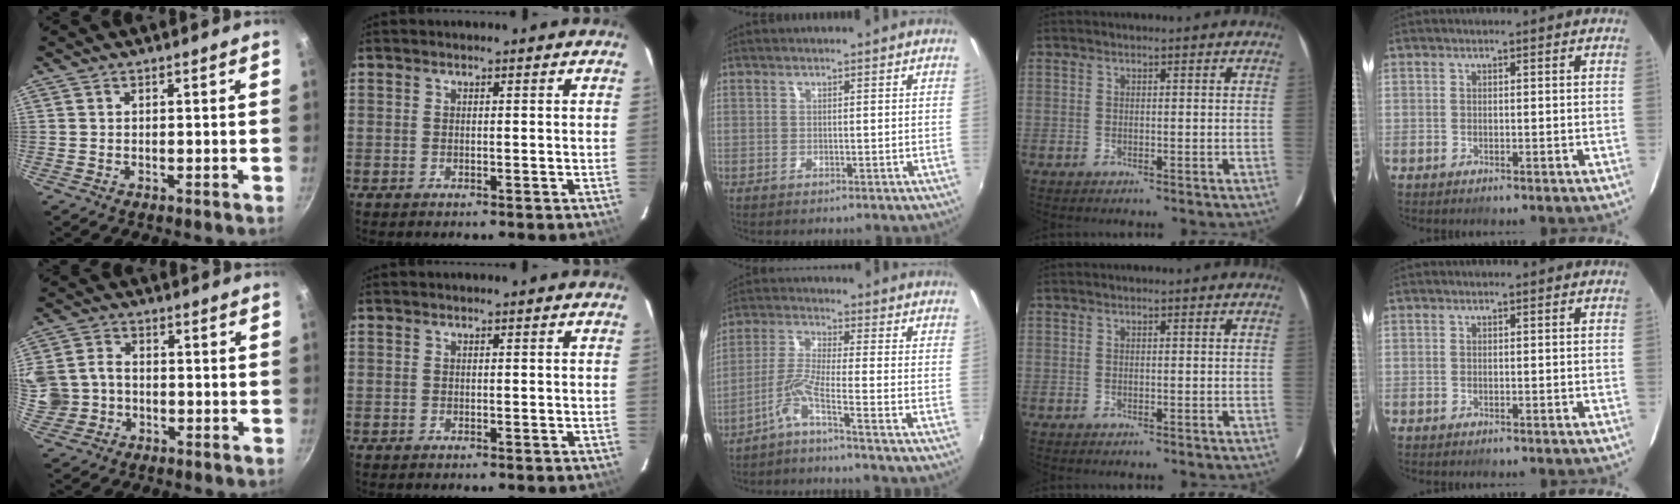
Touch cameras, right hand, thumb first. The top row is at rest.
{"thumb": {"total": 10.9, "force": [-1.2, 9.6, 4.9], "torque": [-0.113, 0.030, -0.018]}, "middle": {"total": 4.8, "force": [-3.0, -1.2, 3.6], "torque": [-0.089, 0.004, -0.061]}}